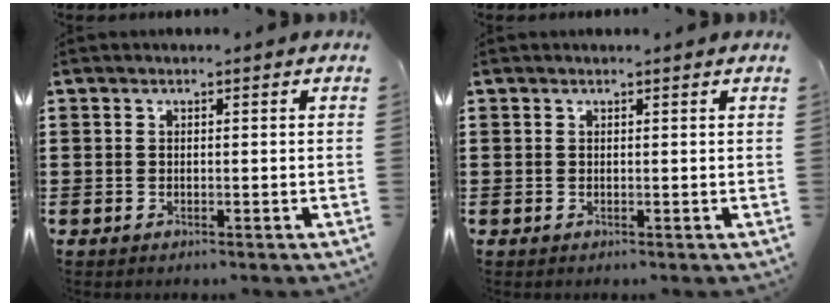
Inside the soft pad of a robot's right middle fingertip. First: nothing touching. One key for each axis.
{"total": 0.0}